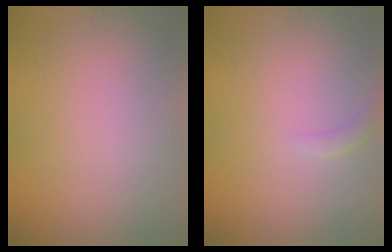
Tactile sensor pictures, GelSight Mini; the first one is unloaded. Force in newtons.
{"total": 0.9, "press": 0.8, "slide": 0.1}